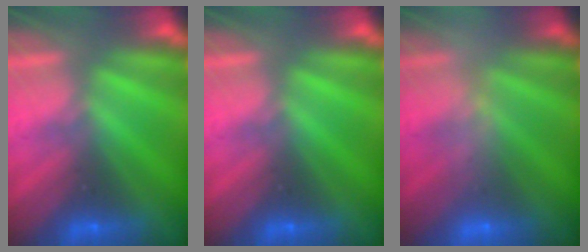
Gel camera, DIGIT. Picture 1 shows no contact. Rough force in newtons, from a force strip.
{"total": 0.0}
{"total": 2.5}